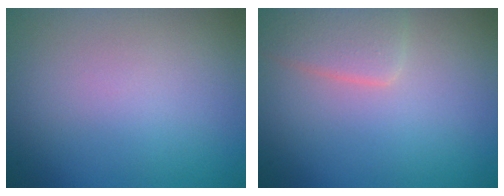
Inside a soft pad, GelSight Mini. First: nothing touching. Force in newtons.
{"total": 2.9, "press": 2.9, "slide": 0.3}